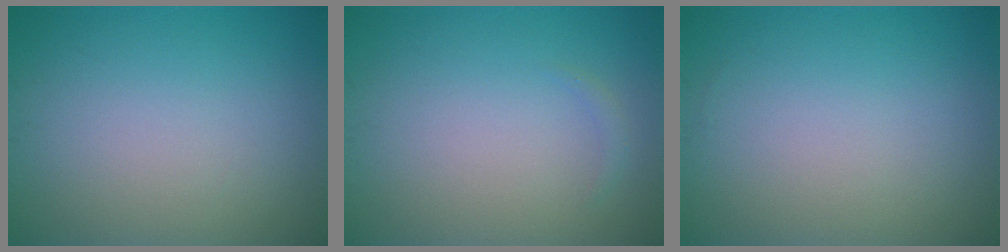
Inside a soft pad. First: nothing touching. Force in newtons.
{"total": 0.6, "press": 0.6, "slide": 0.0}
{"total": 0.0}